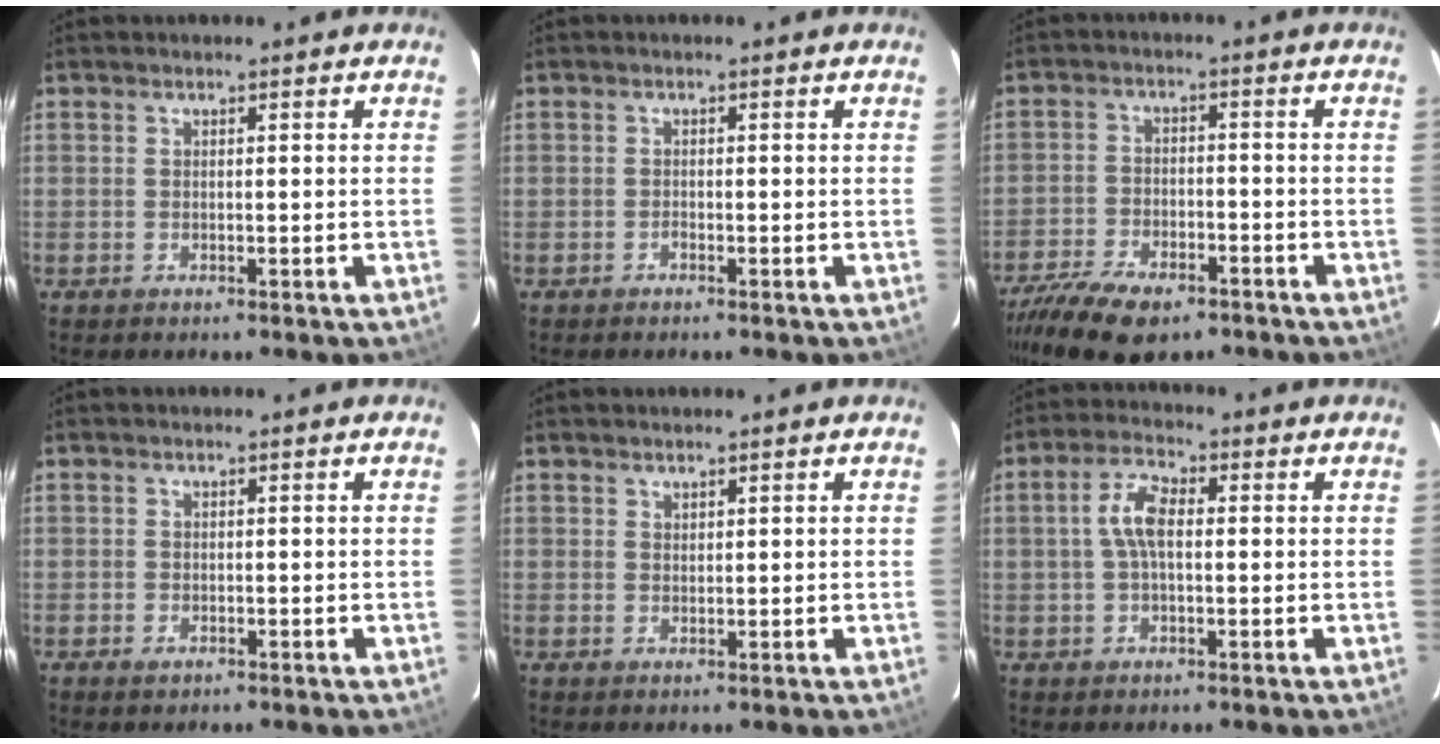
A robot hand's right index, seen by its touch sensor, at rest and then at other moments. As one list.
[{"total": 0.6, "force": [-0.5, 0.2, 0.1], "torque": [-0.001, 0.001, -0.012]}, {"total": 13.9, "force": [-10.2, 6.0, 7.4], "torque": [-0.176, -0.026, -0.178]}, {"total": 1.3, "force": [-0.8, 0.8, 0.5], "torque": [-0.009, 0.000, -0.014]}, {"total": 0.8, "force": [0.7, 0.3, 0.0], "torque": [0.000, 0.002, 0.014]}, {"total": 5.7, "force": [0.2, 2.7, 5.1], "torque": [-0.104, 0.015, 0.003]}]